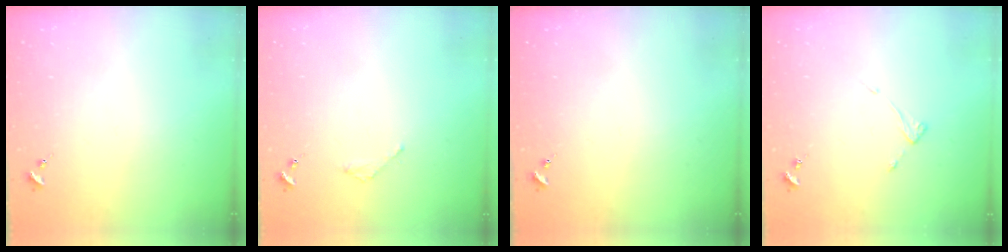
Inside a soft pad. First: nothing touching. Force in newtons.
{"total": 2.1, "press": 2.1, "slide": 0.2}
{"total": 0.0}
{"total": 3.8, "press": 3.7, "slide": 0.2}